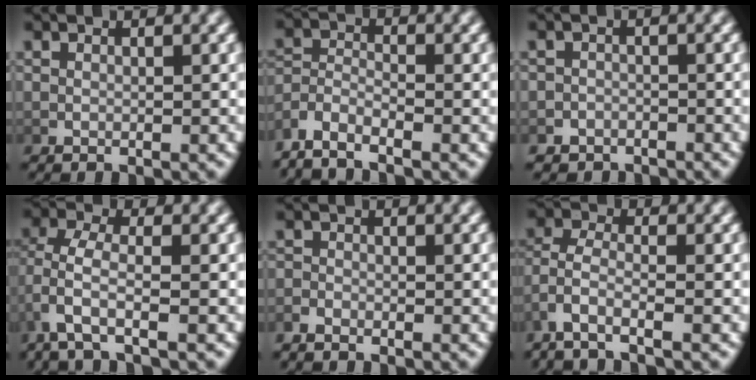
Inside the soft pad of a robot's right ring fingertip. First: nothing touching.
{"total": 3.8, "force": [-2.0, 2.6, 1.9], "torque": [-0.064, -0.017, -0.035]}
{"total": 3.1, "force": [-2.6, 1.6, -0.4], "torque": [0.014, -0.010, -0.045]}
{"total": 2.5, "force": [-0.6, 0.7, 2.3], "torque": [-0.069, -0.016, -0.001]}
{"total": 1.3, "force": [-1.3, 0.2, 0.1], "torque": [-0.001, -0.007, -0.025]}
{"total": 3.2, "force": [-1.2, 1.9, 2.3], "torque": [-0.073, -0.020, -0.013]}